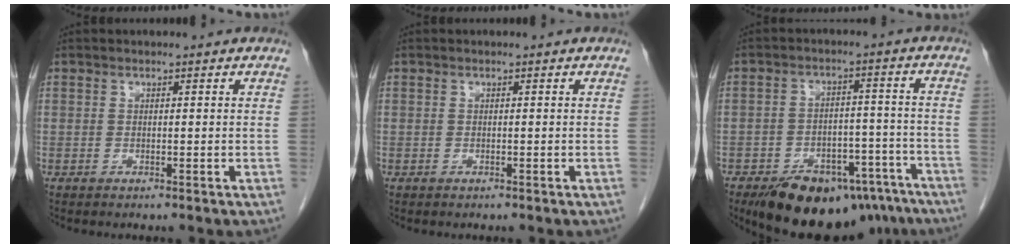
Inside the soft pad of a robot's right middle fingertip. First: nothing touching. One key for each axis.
{"total": 0.0}
{"total": 17.7, "fx": -13.6, "fy": 8.0, "fz": 8.0, "tx": -0.098, "ty": 0.016, "tz": -0.185}